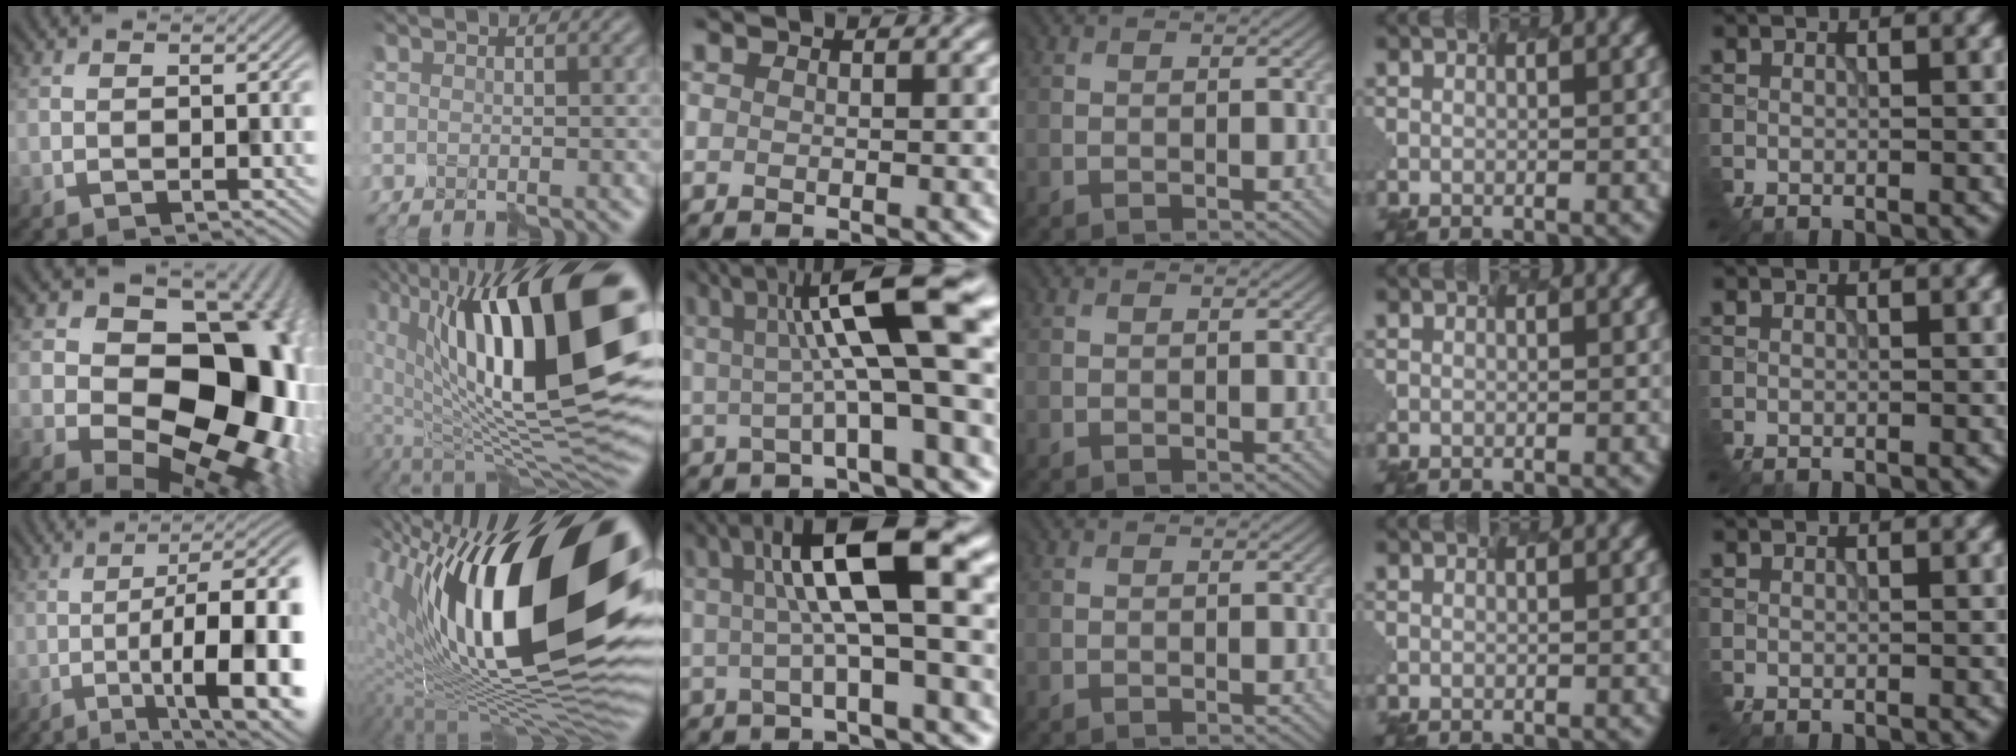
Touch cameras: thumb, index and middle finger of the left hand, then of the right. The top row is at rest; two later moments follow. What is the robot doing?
{"motion": "shake", "object": "plastic piggy bank"}